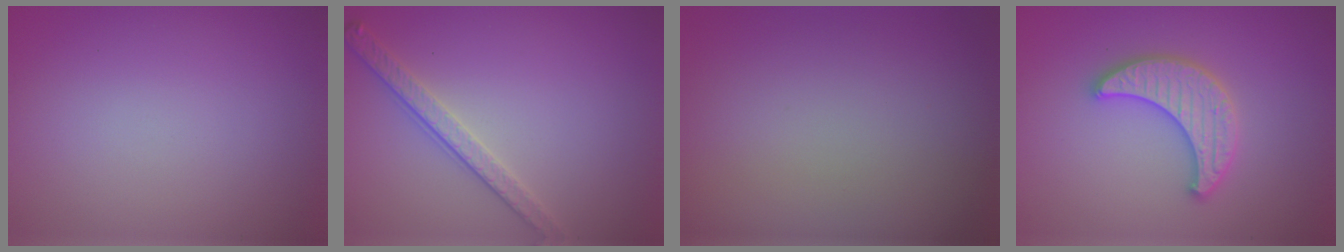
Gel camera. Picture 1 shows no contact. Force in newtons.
{"total": 2.8, "press": 2.5, "slide": 1.2}
{"total": 0.0}
{"total": 4.4, "press": 4.3, "slide": 0.8}